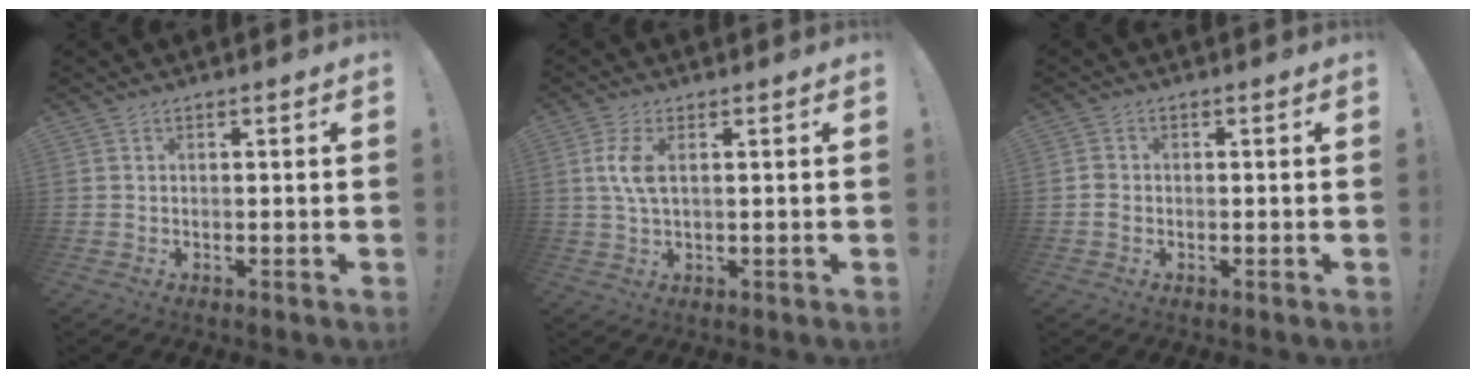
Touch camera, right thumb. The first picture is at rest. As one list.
[{"total": 5.8, "force": [1.2, 2.5, 5.0], "torque": [-0.101, -0.002, 0.018]}, {"total": 1.8, "force": [-0.6, 1.6, 0.7], "torque": [-0.013, 0.007, -0.011]}]